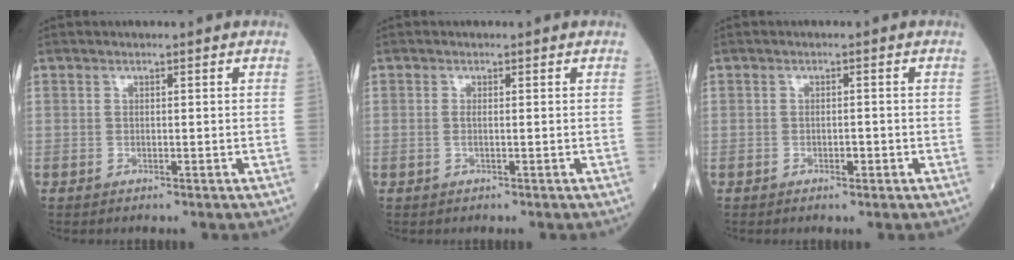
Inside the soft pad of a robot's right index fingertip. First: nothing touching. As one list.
[{"total": 0.8, "force": [0.0, 0.2, 0.7], "torque": [-0.018, -0.002, -0.001]}, {"total": 1.5, "force": [-0.6, 0.5, 1.3], "torque": [-0.022, 0.000, -0.009]}]